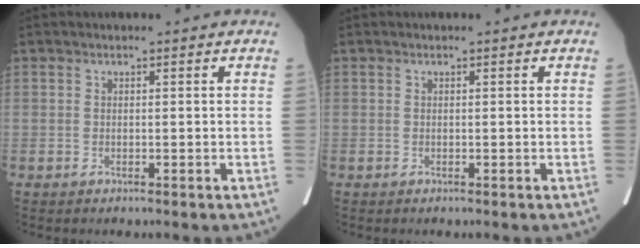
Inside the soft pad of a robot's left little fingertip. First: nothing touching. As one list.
[{"total": 0.0}]